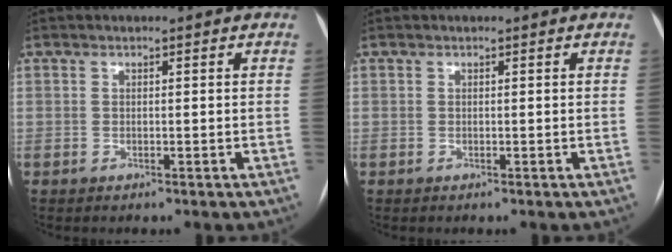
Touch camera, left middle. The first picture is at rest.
{"total": 0.0}